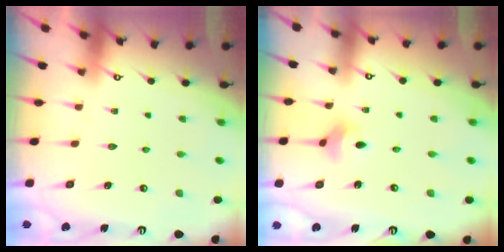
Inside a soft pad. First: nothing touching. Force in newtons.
{"total": 3.1, "press": 3.0, "slide": 0.7}